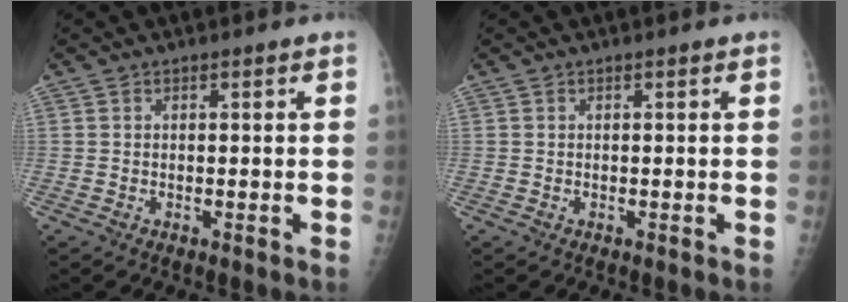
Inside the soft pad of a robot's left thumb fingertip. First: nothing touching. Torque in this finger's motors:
{"motor_torque": [-0.06, 0.09, -0.17, 0.02, -0.02]}